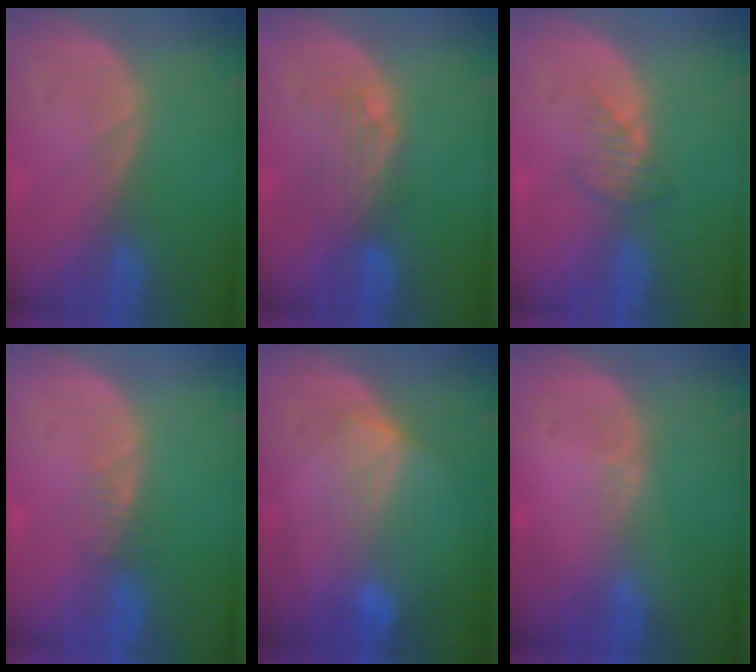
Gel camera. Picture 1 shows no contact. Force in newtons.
{"total": 4.5, "press": 3.8, "slide": 2.3}
{"total": 2.7, "press": 2.6, "slide": 0.6}
{"total": 1.5, "press": 1.5, "slide": 0.2}
{"total": 7.1, "press": 6.4, "slide": 3.1}
{"total": 0.6, "press": 0.6, "slide": 0.2}